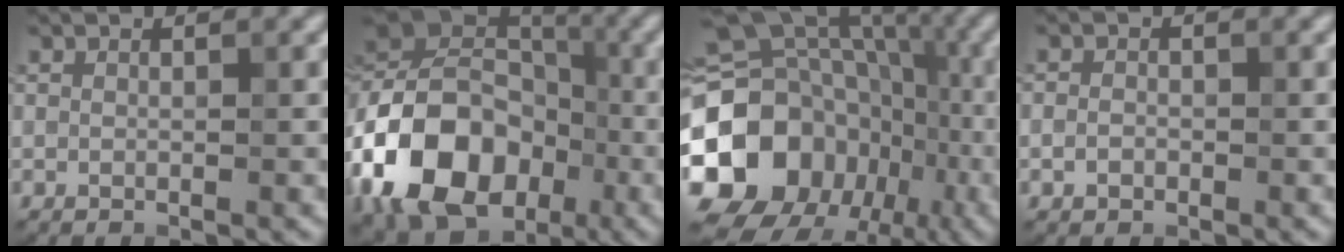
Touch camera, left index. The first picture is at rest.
{"total": 14.4, "force": [-4.8, 10.5, 8.5], "torque": [-0.176, 0.009, -0.101]}
{"total": 19.2, "force": [-5.0, 16.3, 8.8], "torque": [-0.185, -0.001, -0.103]}
{"total": 1.0, "force": [-0.4, 0.7, 0.5], "torque": [-0.003, 0.006, -0.013]}